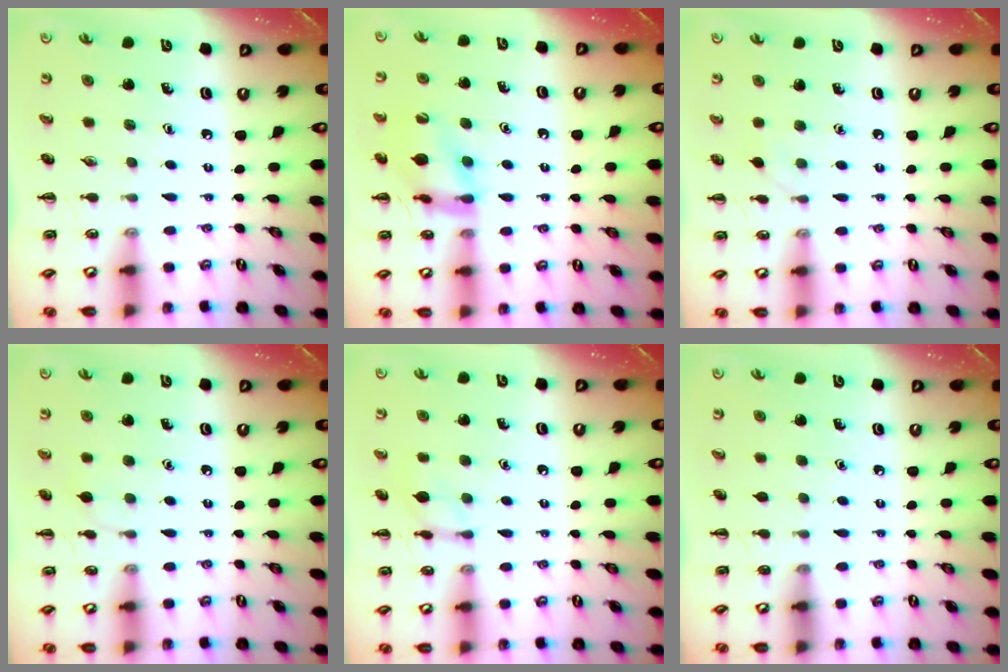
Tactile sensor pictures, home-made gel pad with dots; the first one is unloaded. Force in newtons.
{"total": 16.0, "press": 15.8, "slide": 2.3}
{"total": 3.5, "press": 3.3, "slide": 0.9}
{"total": 5.5, "press": 5.2, "slide": 1.7}
{"total": 8.2, "press": 8.2, "slide": 0.3}
{"total": 0.0}